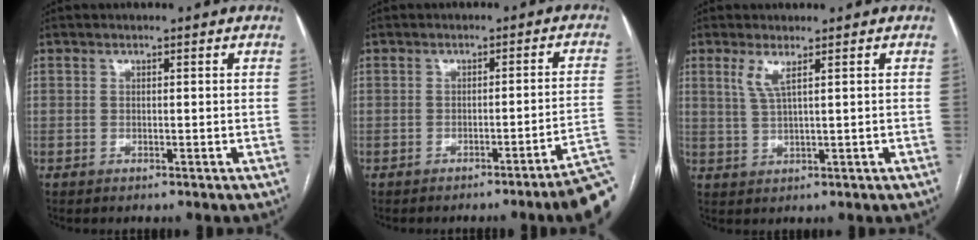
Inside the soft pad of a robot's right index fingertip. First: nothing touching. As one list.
[{"total": 8.6, "force": [-6.1, -1.6, 5.9], "torque": [-0.030, 0.016, -0.076]}, {"total": 3.0, "force": [1.5, 0.0, 2.6], "torque": [-0.062, -0.001, 0.035]}]